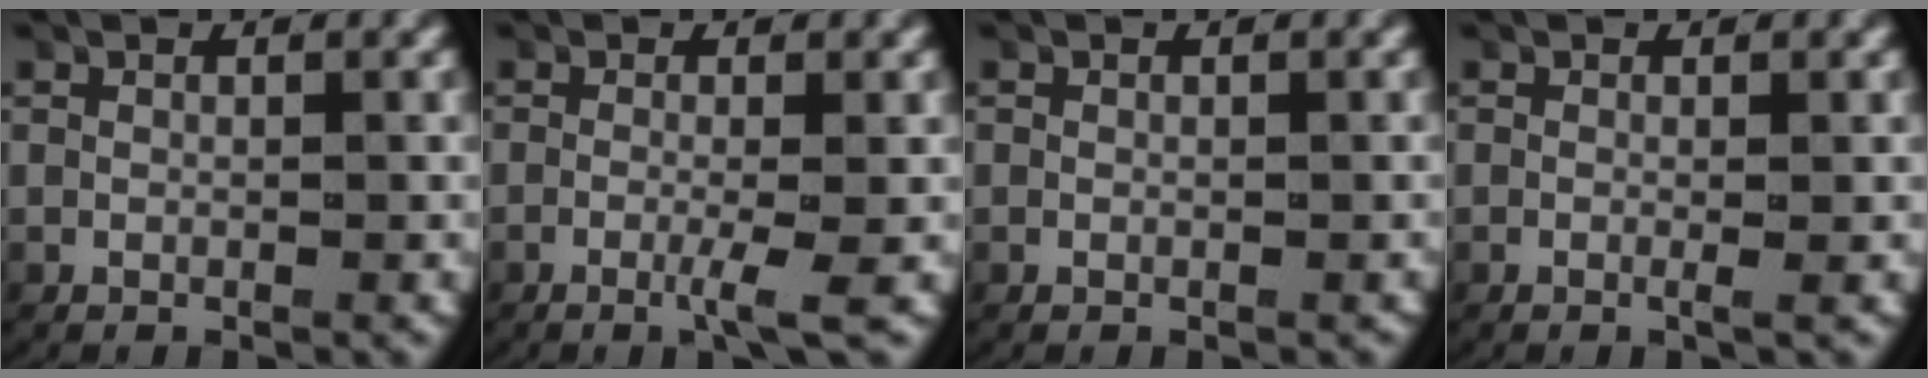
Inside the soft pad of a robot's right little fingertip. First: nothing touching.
{"total": 2.3, "force": [-0.8, 0.1, 2.1], "torque": [-0.036, -0.004, -0.020]}
{"total": 0.5, "force": [-0.4, 0.3, 0.0], "torque": [-0.001, -0.004, -0.003]}
{"total": 0.6, "force": [0.0, -0.1, 0.6], "torque": [-0.010, -0.002, -0.005]}